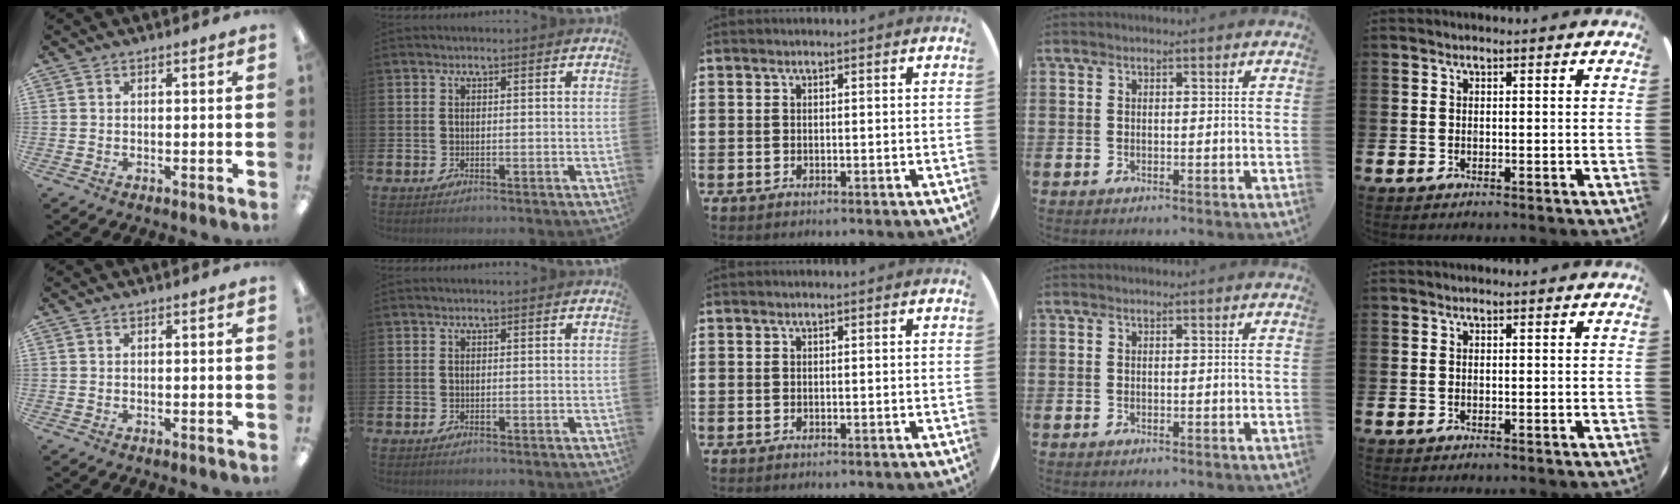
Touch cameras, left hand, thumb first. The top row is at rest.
{}